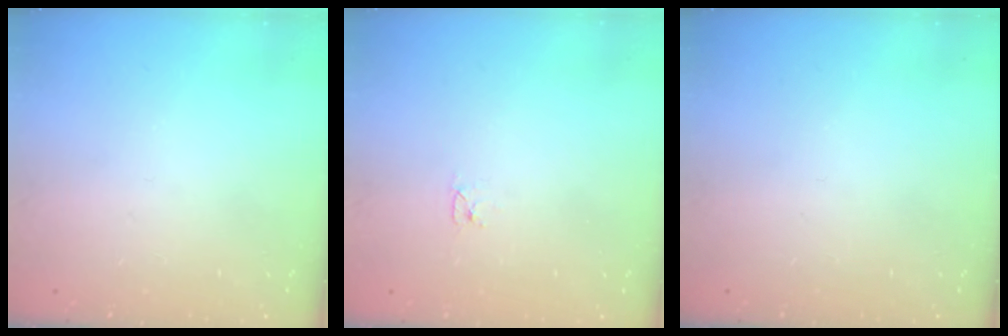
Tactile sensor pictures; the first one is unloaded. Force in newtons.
{"total": 2.6, "press": 2.6, "slide": 0.3}
{"total": 0.0}